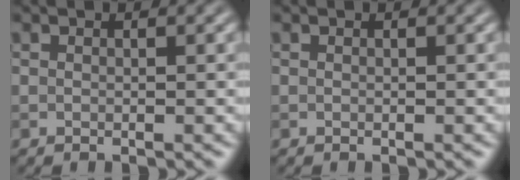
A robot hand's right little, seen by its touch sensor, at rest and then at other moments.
{"total": 0.0}